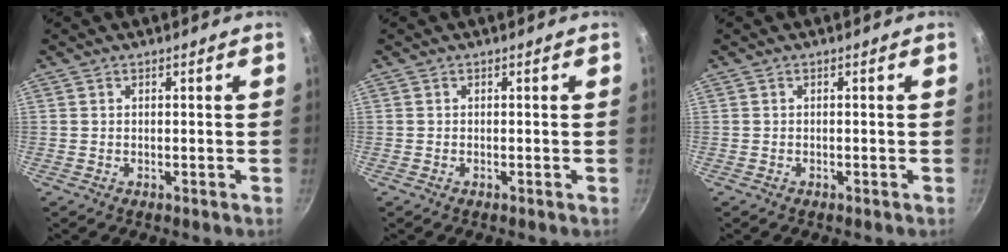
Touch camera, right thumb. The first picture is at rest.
{"total": 0.0}
{"total": 0.0}